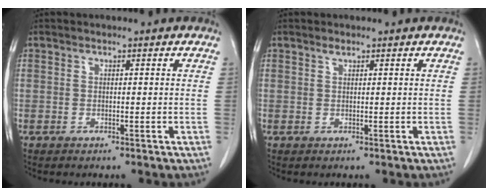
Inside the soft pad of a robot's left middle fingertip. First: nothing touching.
{"total": 0.6, "force": [0.5, 0.1, 0.3], "torque": [-0.012, -0.003, 0.011]}